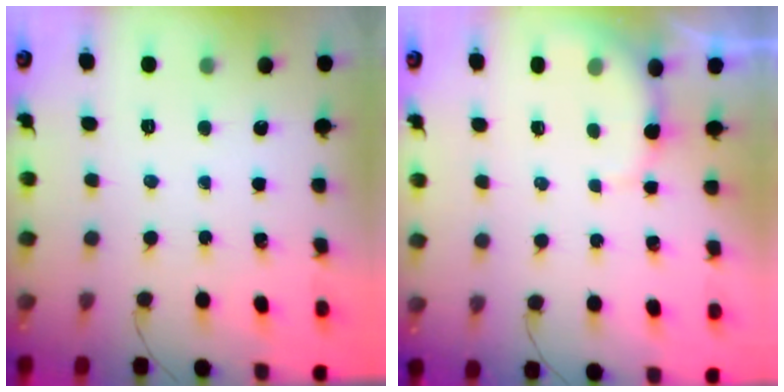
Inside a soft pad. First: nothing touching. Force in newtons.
{"total": 2.8, "press": 2.7, "slide": 0.7}